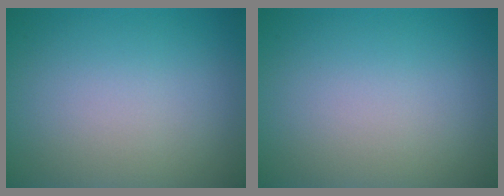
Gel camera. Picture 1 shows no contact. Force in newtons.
{"total": 0.0}